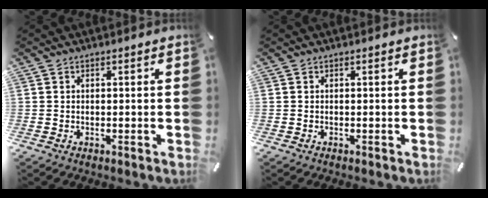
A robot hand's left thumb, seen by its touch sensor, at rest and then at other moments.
{"total": 0.0}